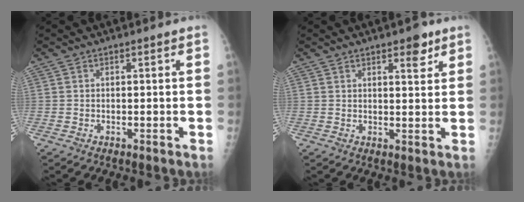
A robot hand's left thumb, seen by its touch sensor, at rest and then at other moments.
{"total": 4.1, "force": [2.6, 1.6, 2.7], "torque": [-0.022, -0.014, 0.033]}